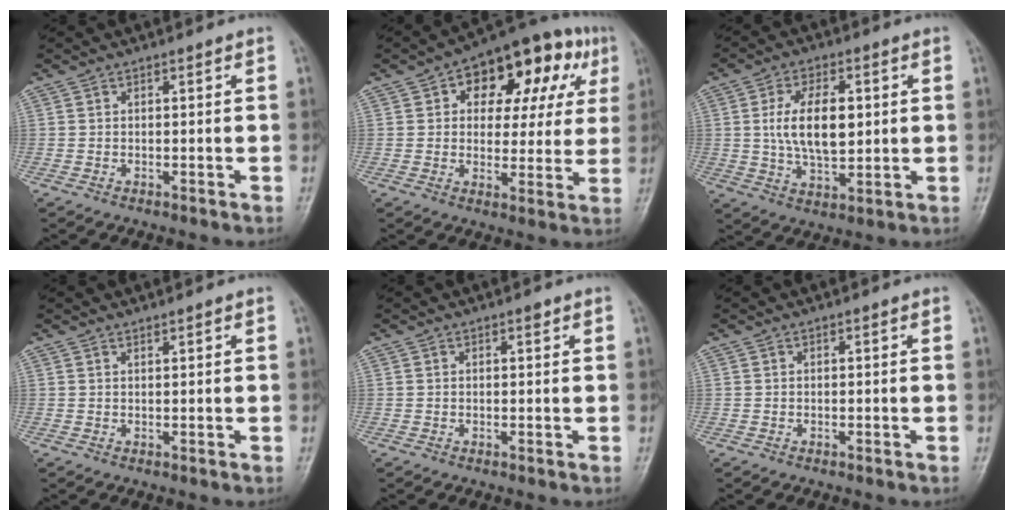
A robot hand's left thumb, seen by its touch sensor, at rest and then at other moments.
{"total": 19.3, "force": [7.2, 11.3, 13.9], "torque": [-0.123, 0.018, 0.091]}
{"total": 11.0, "force": [1.4, 5.9, 9.2], "torque": [-0.154, -0.007, 0.029]}
{"total": 0.5, "force": [0.5, -0.1, 0.0], "torque": [0.001, -0.004, 0.010]}
{"total": 0.7, "force": [0.5, 0.3, 0.4], "torque": [-0.002, -0.001, 0.005]}
{"total": 0.0}